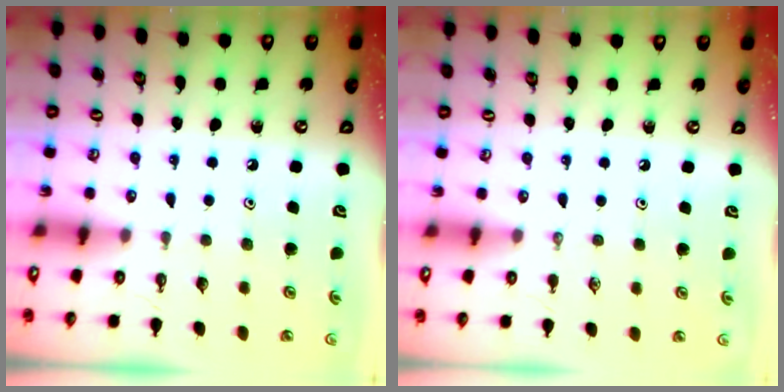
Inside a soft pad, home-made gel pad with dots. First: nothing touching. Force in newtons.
{"total": 0.0}